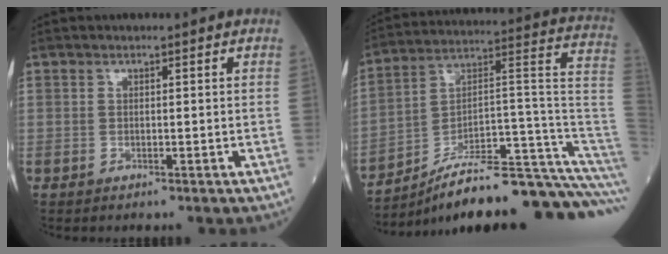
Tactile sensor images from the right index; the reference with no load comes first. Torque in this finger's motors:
{"motor_torque": [-0.36, -1.57, -0.18, -0.21]}